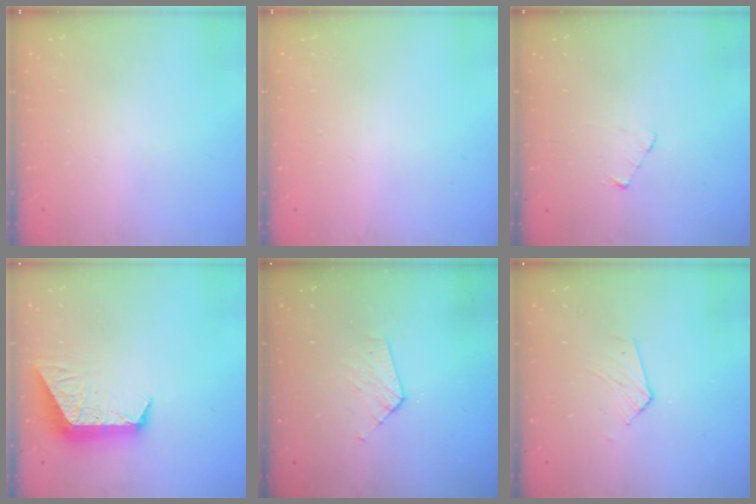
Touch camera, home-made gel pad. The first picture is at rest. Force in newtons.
{"total": 0.0}
{"total": 2.6, "press": 2.6, "slide": 0.3}
{"total": 10.4, "press": 10.3, "slide": 1.0}
{"total": 3.6, "press": 3.6, "slide": 0.3}
{"total": 2.6, "press": 2.6, "slide": 0.2}